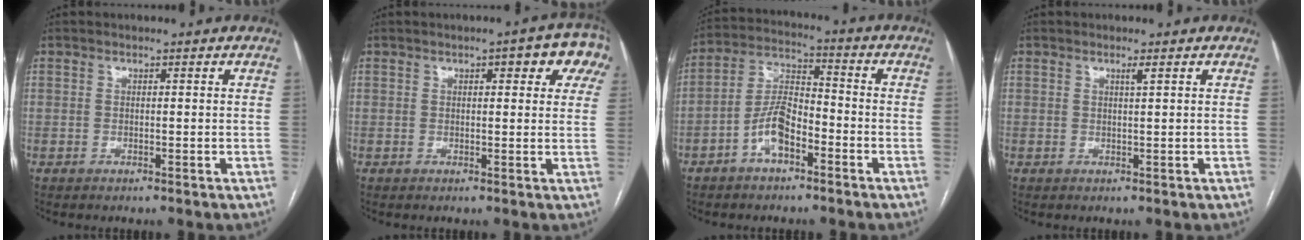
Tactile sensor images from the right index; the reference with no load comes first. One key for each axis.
{"total": 7.8, "fx": 3.9, "fy": 2.7, "fz": 6.2, "tx": -0.062, "ty": 0.015, "tz": 0.033}
{"total": 7.9, "fx": -3.8, "fy": 3.3, "fz": 6.1, "tx": -0.129, "ty": 0.021, "tz": -0.072}
{"total": 0.9, "fx": 0.5, "fy": -0.2, "fz": 0.8, "tx": -0.017, "ty": -0.002, "tz": 0.011}